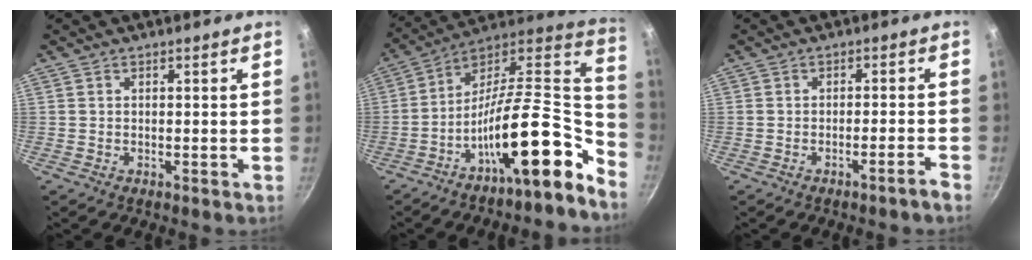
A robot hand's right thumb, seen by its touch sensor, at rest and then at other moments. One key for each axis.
{"total": 20.7, "fx": -10.9, "fy": 5.9, "fz": 16.6, "tx": -0.210, "ty": 0.074, "tz": -0.208}
{"total": 2.9, "fx": -2.1, "fy": -0.2, "fz": 1.9, "tx": -0.033, "ty": 0.021, "tz": -0.026}